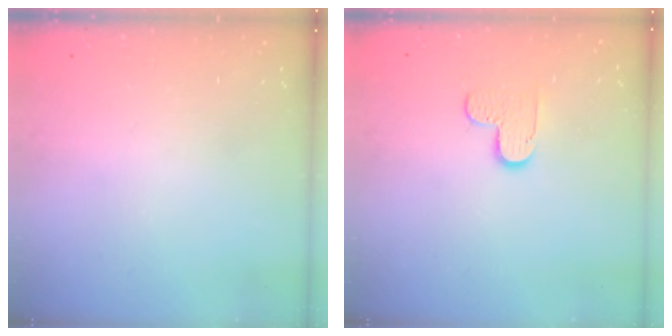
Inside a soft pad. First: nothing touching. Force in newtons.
{"total": 6.1, "press": 6.1, "slide": 0.4}